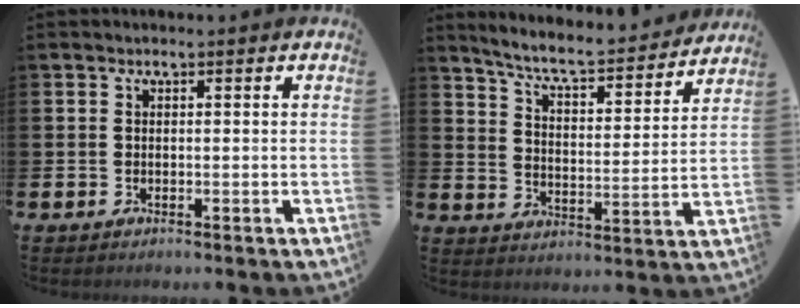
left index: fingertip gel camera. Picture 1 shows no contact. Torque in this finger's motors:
{"motor_torque": [0.89, -0.88, 0.33, 0.15]}